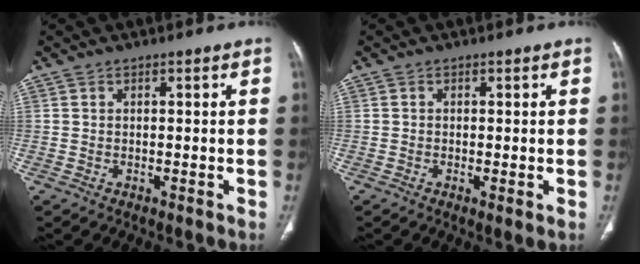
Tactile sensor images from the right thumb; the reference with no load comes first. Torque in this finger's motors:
{"motor_torque": [0.07, 0.06, -0.56, 0.04, -0.02]}